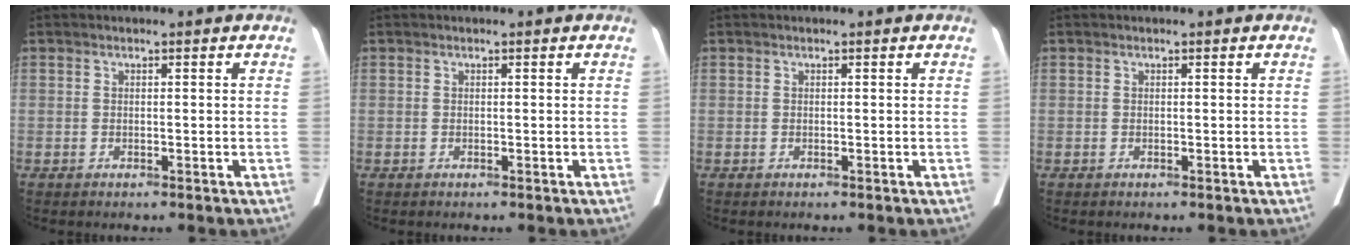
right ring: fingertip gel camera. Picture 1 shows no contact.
{"total": 0.0}
{"total": 0.0}
{"total": 0.0}